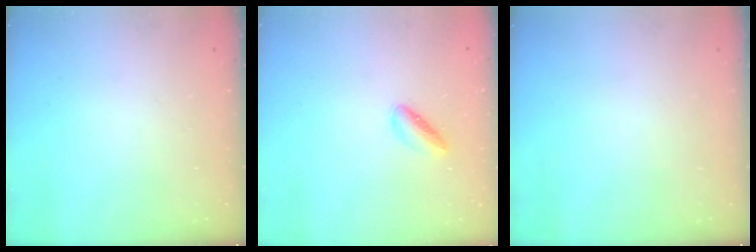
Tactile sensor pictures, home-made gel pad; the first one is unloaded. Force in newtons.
{"total": 2.5, "press": 2.4, "slide": 0.3}
{"total": 0.0}